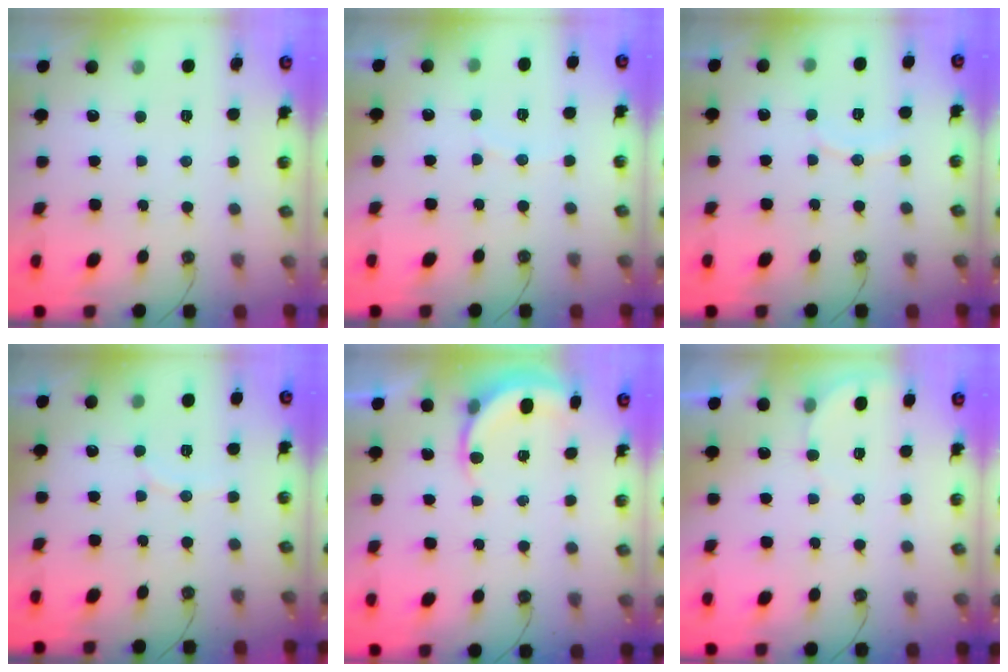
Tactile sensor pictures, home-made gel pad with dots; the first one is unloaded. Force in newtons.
{"total": 3.4, "press": 3.2, "slide": 1.2}
{"total": 5.4, "press": 5.4, "slide": 0.6}
{"total": 4.6, "press": 4.6, "slide": 0.6}
{"total": 5.4, "press": 5.4, "slide": 0.2}
{"total": 2.2, "press": 2.2, "slide": 0.2}